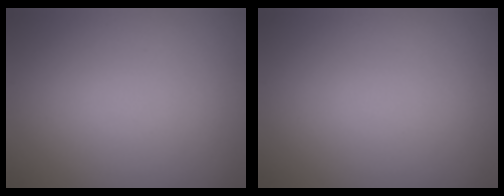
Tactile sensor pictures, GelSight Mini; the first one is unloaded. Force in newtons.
{"total": 0.0}